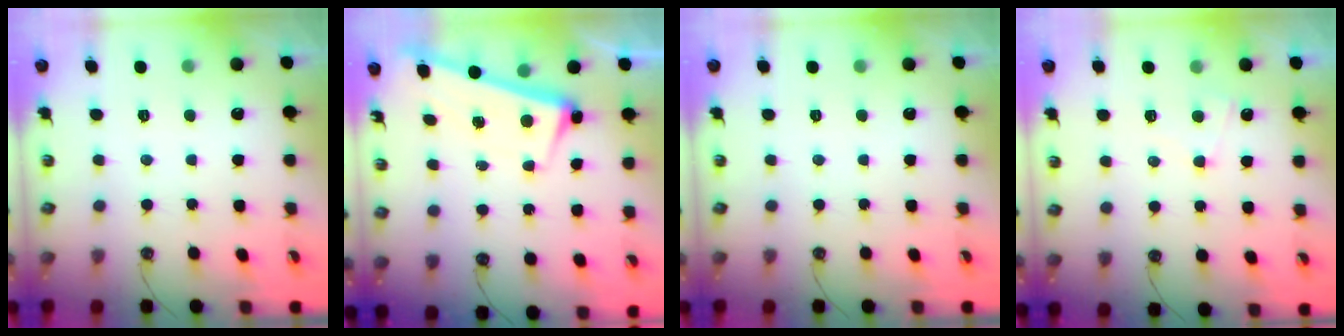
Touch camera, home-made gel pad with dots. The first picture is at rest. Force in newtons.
{"total": 2.6, "press": 2.4, "slide": 0.9}
{"total": 0.0}
{"total": 2.2, "press": 2.1, "slide": 0.6}